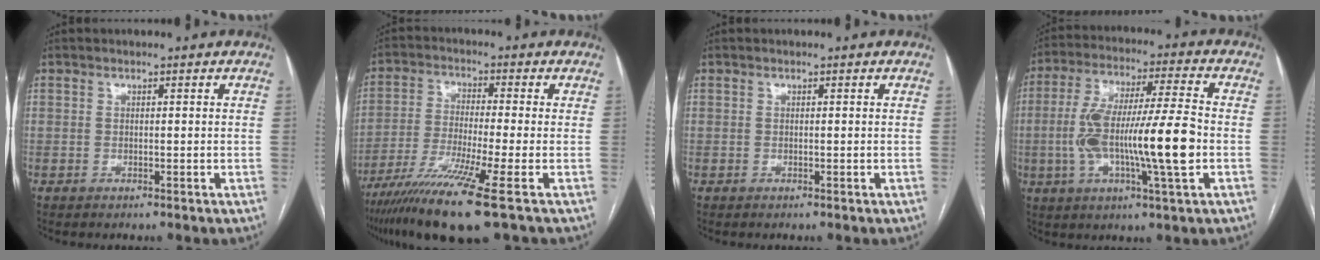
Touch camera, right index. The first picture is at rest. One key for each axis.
{"total": 12.2, "fx": -7.7, "fy": -1.4, "fz": 9.4, "tx": -0.181, "ty": -0.034, "tz": -0.135}
{"total": 0.0}
{"total": 16.2, "fx": -2.5, "fy": 1.3, "fz": 16.0, "tx": -0.300, "ty": 0.008, "tz": -0.046}